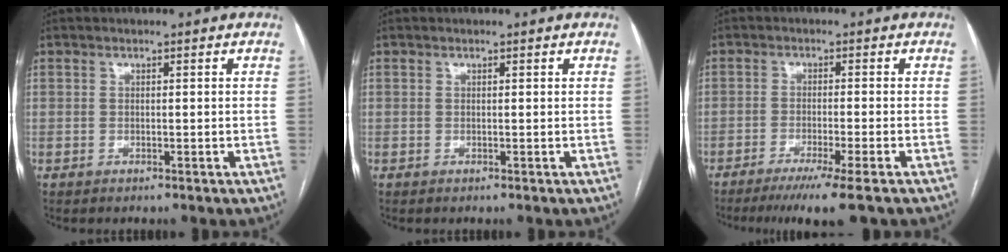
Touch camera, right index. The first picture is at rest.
{"total": 0.0}
{"total": 8.4, "force": [-6.1, -1.1, 5.6], "torque": [-0.076, -0.021, -0.092]}